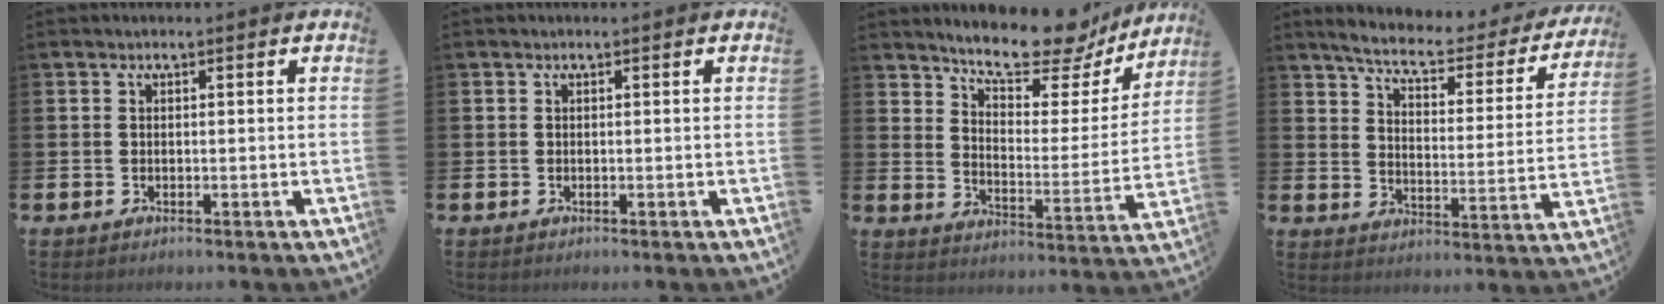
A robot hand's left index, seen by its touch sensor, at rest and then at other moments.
{"total": 0.0}
{"total": 11.7, "force": [10.2, 3.2, 4.8], "torque": [-0.096, -0.069, 0.173]}
{"total": 6.3, "force": [5.5, 1.5, 2.7], "torque": [-0.076, -0.037, 0.086]}